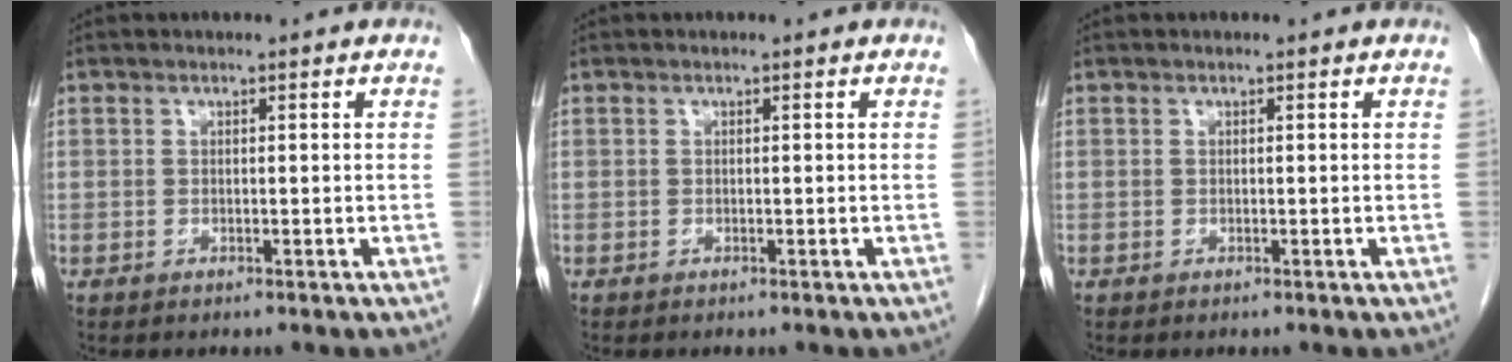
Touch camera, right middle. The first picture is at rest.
{"total": 0.0}
{"total": 0.0}